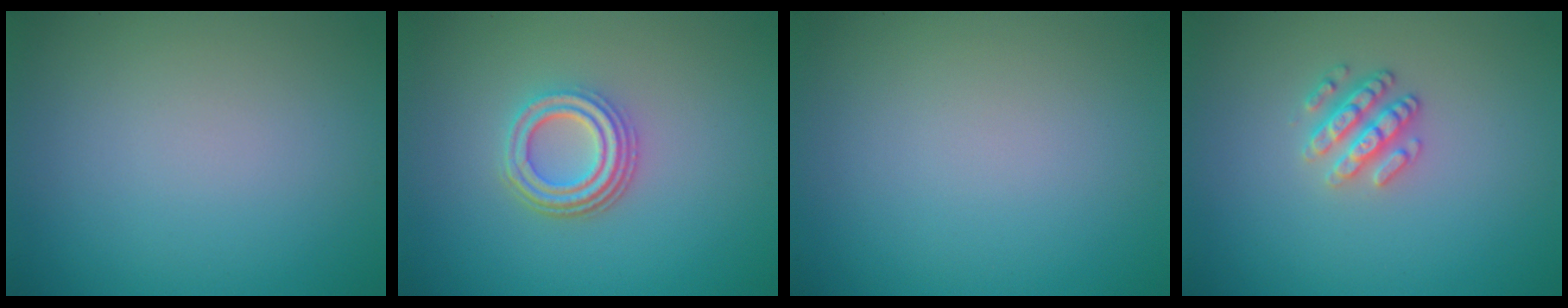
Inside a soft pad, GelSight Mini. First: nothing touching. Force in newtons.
{"total": 3.9, "press": 3.0, "slide": 2.5}
{"total": 0.0}
{"total": 2.5, "press": 2.4, "slide": 0.8}